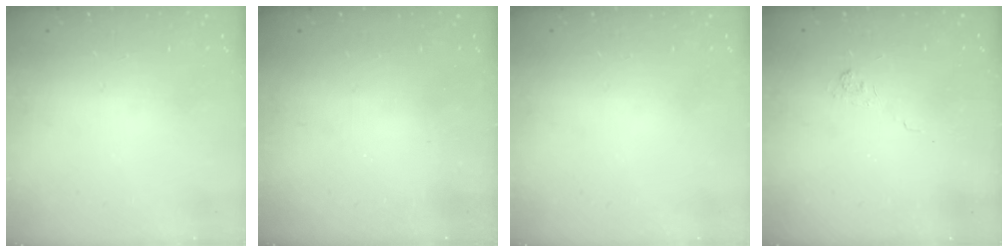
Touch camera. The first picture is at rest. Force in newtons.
{"total": 2.6, "press": 2.5, "slide": 0.8}
{"total": 0.0}
{"total": 2.5, "press": 2.1, "slide": 1.4}